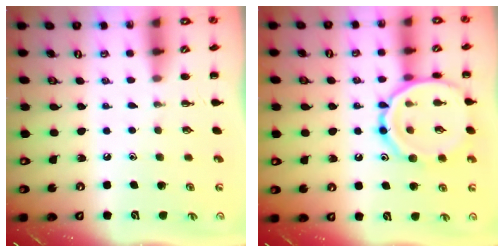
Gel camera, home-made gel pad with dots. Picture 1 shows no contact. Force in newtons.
{"total": 15.5, "press": 15.4, "slide": 1.0}